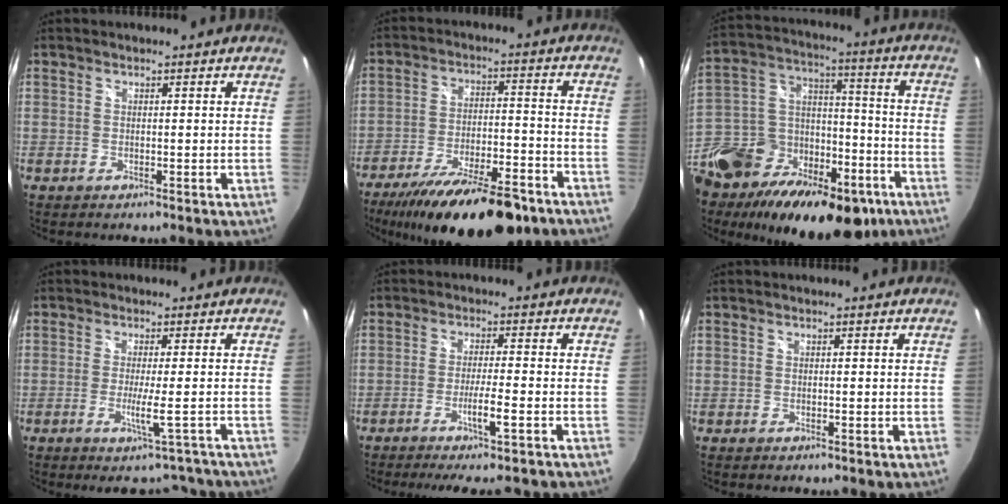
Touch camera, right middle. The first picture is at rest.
{"total": 21.7, "force": [-16.5, 5.9, 12.8], "torque": [-0.225, -0.034, -0.246]}
{"total": 32.4, "force": [-19.8, 17.5, 18.8], "torque": [-0.386, 0.003, -0.294]}
{"total": 7.8, "force": [-6.4, 0.6, 4.4], "torque": [-0.058, -0.010, -0.087]}
{"total": 7.3, "force": [-5.3, -0.8, 5.0], "torque": [-0.098, -0.019, -0.091]}
{"total": 0.6, "force": [-0.6, 0.2, 0.3], "torque": [-0.005, 0.000, -0.010]}